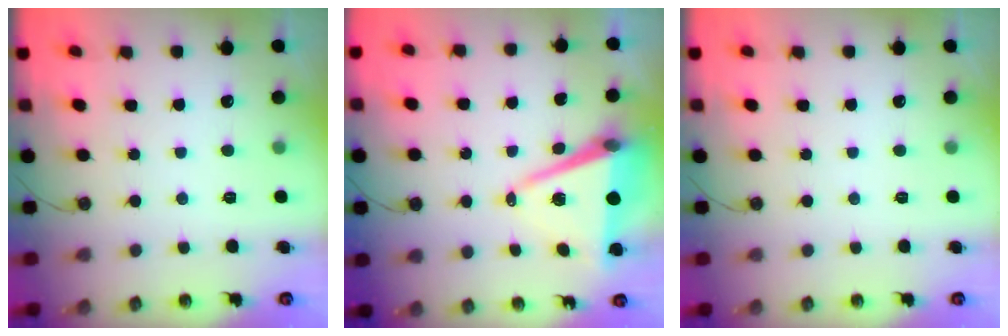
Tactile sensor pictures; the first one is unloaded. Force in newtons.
{"total": 10.2, "press": 9.4, "slide": 4.0}
{"total": 0.0}